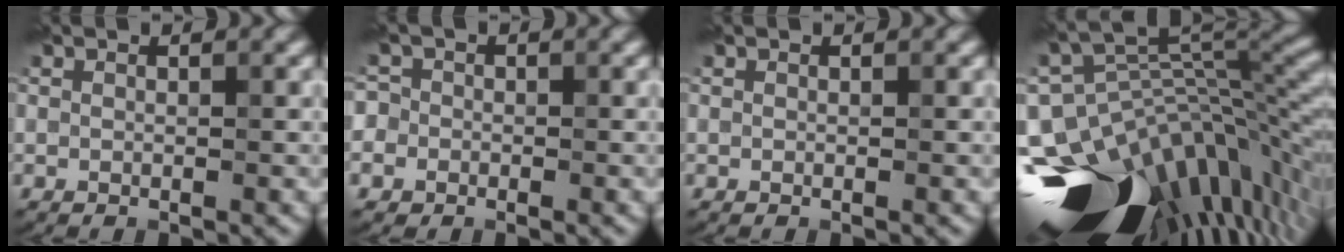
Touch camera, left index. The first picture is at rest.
{"total": 3.5, "force": [-1.0, 3.2, 0.8], "torque": [0.008, 0.015, -0.053]}
{"total": 0.0}
{"total": 16.9, "force": [-9.5, 8.9, 10.8], "torque": [-0.191, -0.028, -0.132]}